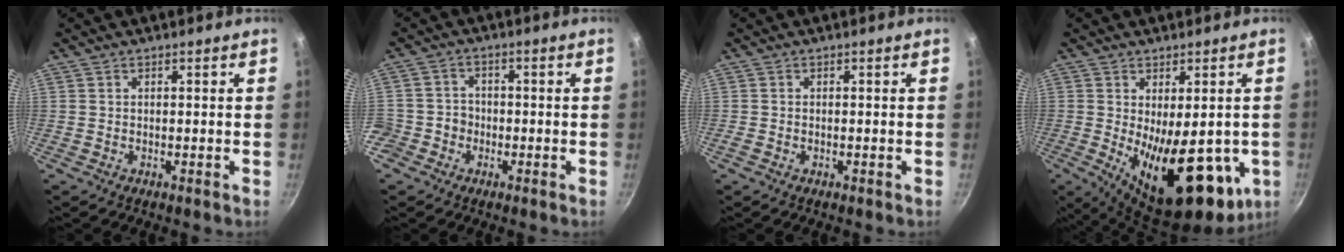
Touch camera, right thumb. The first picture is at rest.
{"total": 5.3, "force": [-2.5, 4.6, 1.0], "torque": [0.011, 0.033, -0.049]}
{"total": 0.6, "force": [-0.3, 0.4, 0.4], "torque": [-0.009, 0.002, -0.009]}
{"total": 19.2, "force": [-3.2, 8.9, 16.7], "torque": [-0.216, -0.034, -0.024]}